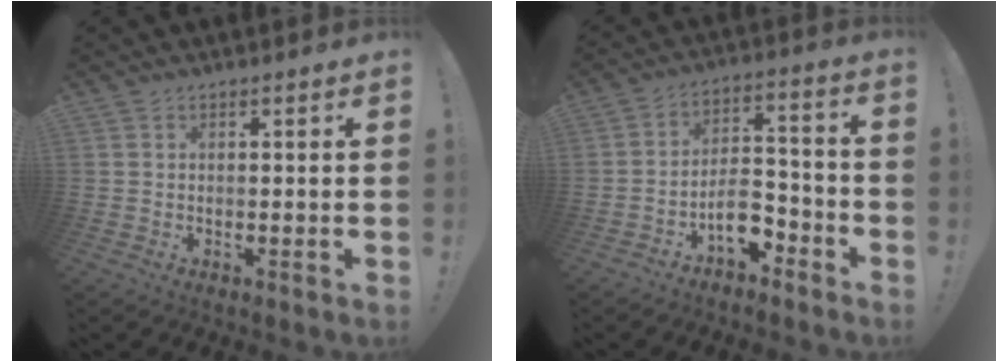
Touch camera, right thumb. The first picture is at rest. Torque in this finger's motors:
{"motor_torque": [1.26, 0.87, 0.61, -0.96, 0.27]}